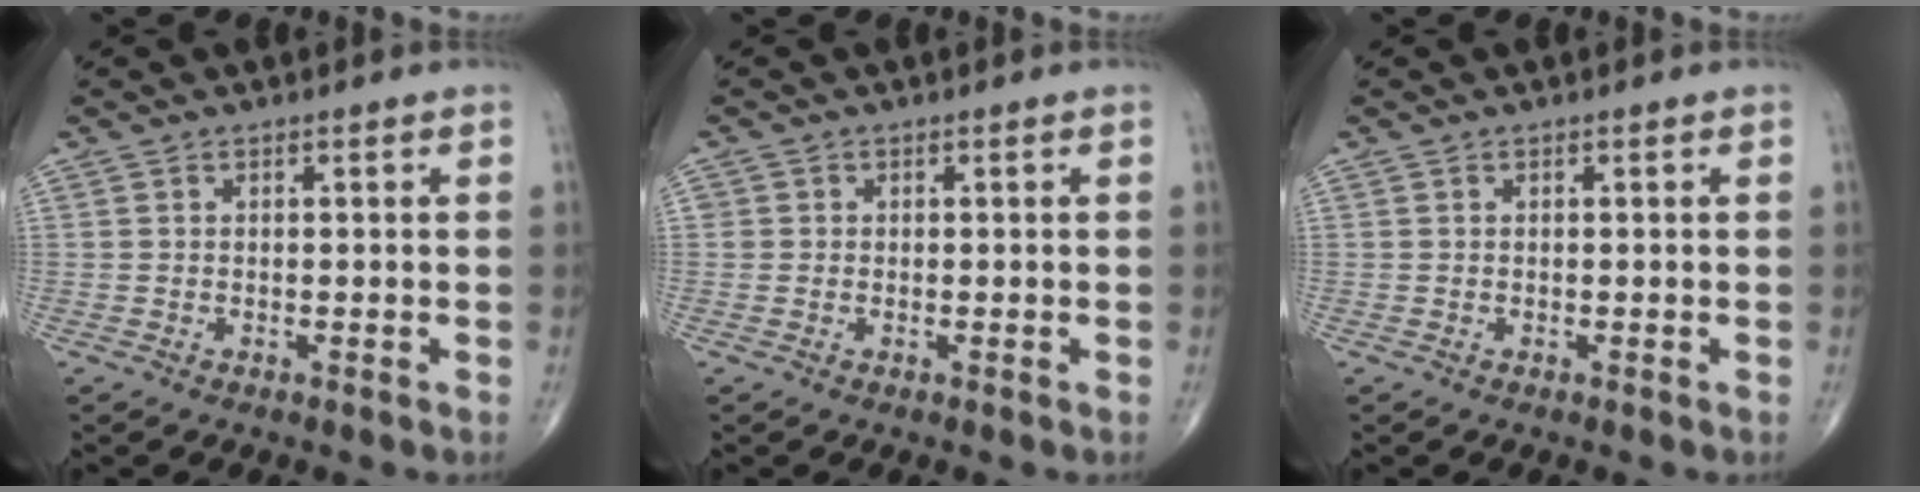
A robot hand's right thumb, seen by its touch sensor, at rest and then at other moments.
{"total": 0.9, "force": [0.1, 0.9, 0.1], "torque": [0.007, 0.003, -0.001]}
{"total": 0.0}